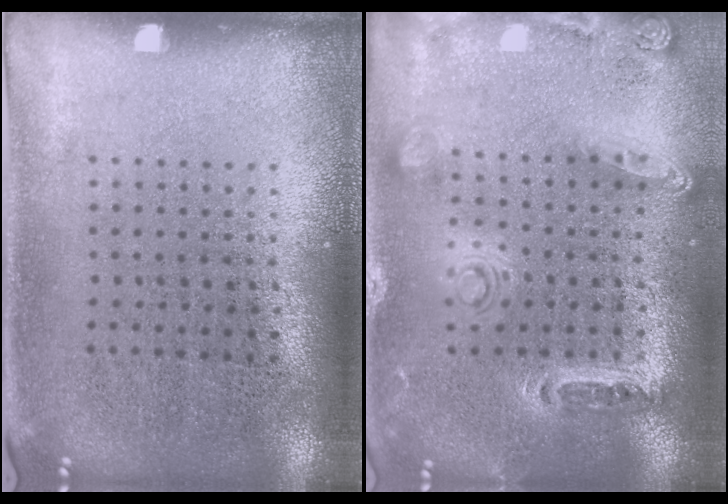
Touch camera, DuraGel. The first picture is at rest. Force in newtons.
{"total": 1.4, "press": 1.4, "slide": 0.4}